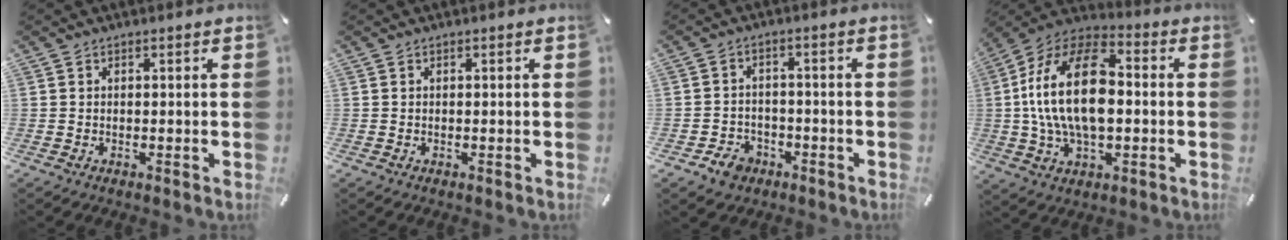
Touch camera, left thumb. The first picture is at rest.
{"total": 0.0}
{"total": 5.3, "force": [-3.0, 4.0, 1.7], "torque": [-0.037, 0.015, -0.057]}
{"total": 20.9, "force": [-0.2, 13.1, 16.3], "torque": [-0.346, 0.010, -0.009]}